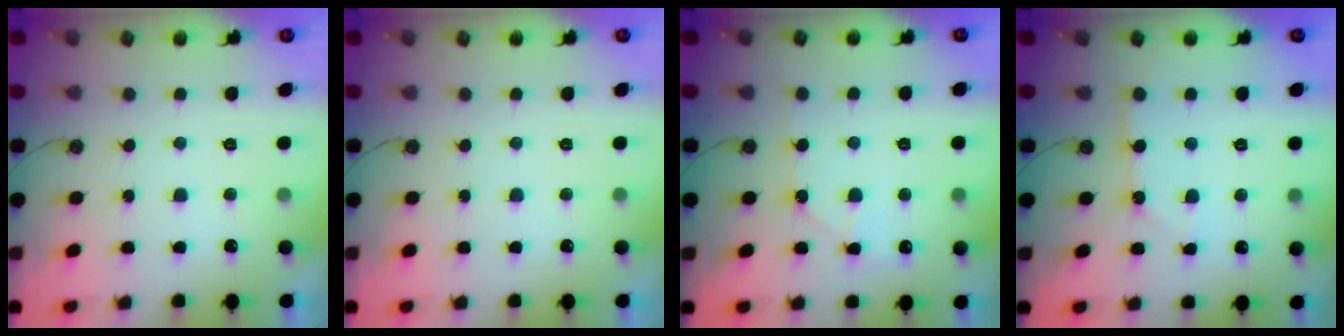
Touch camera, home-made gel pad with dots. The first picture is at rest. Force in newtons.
{"total": 0.0}
{"total": 6.7, "press": 6.6, "slide": 0.8}
{"total": 2.0, "press": 2.0, "slide": 0.3}